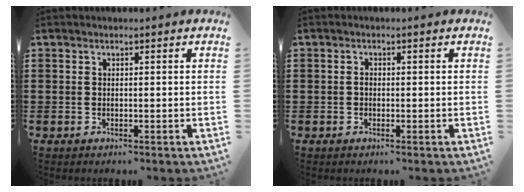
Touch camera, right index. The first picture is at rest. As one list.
[{"total": 0.7, "force": [-0.1, 0.5, 0.5], "torque": [-0.013, 0.000, -0.002]}]